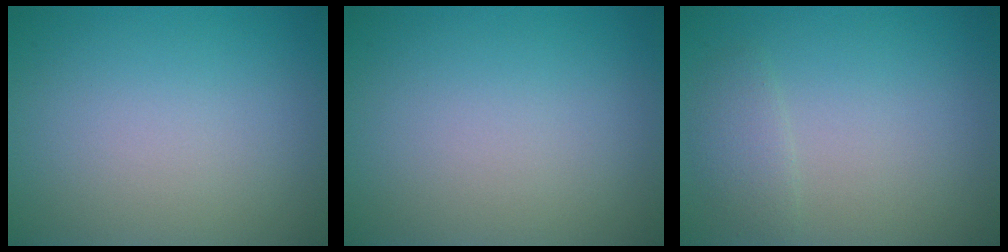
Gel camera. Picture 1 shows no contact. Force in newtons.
{"total": 0.0}
{"total": 1.5, "press": 1.5, "slide": 0.1}